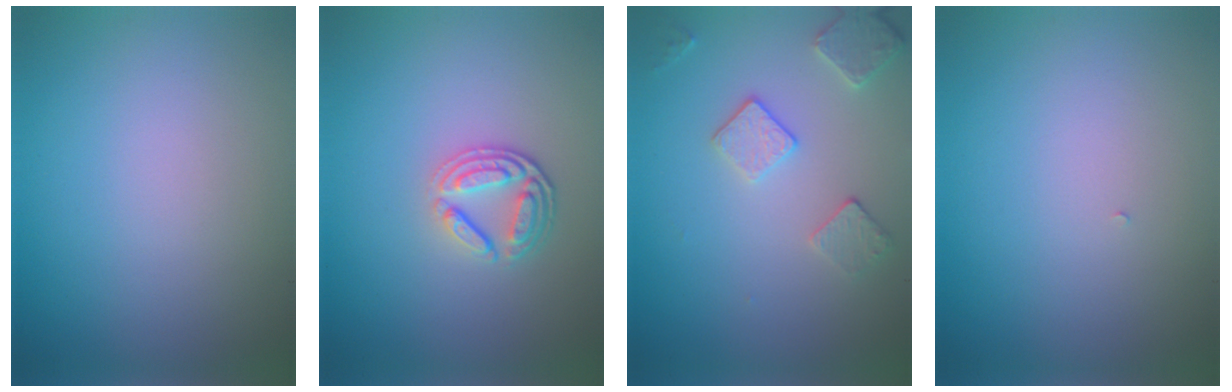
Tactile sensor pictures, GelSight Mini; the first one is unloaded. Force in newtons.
{"total": 3.4, "press": 2.7, "slide": 2.0}
{"total": 2.7, "press": 2.7, "slide": 0.7}
{"total": 0.0}